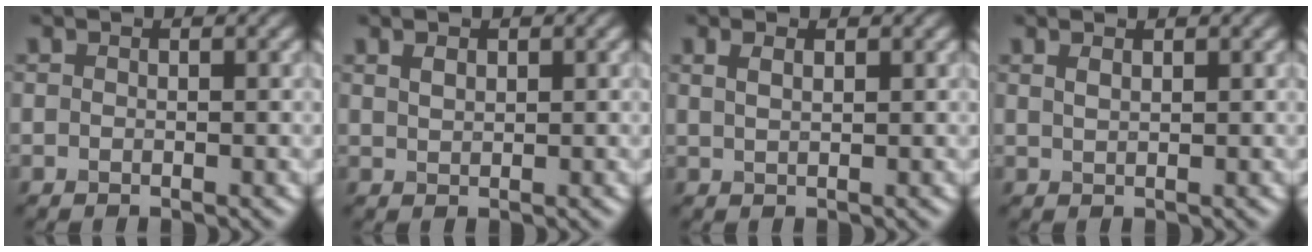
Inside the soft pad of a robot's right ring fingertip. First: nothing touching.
{"total": 1.2, "force": [0.7, 0.6, 0.8], "torque": [-0.016, 0.001, 0.016]}
{"total": 1.3, "force": [0.8, 0.5, 0.9], "torque": [-0.017, 0.003, 0.017]}
{"total": 1.0, "force": [0.8, 0.3, 0.6], "torque": [-0.013, 0.002, 0.016]}